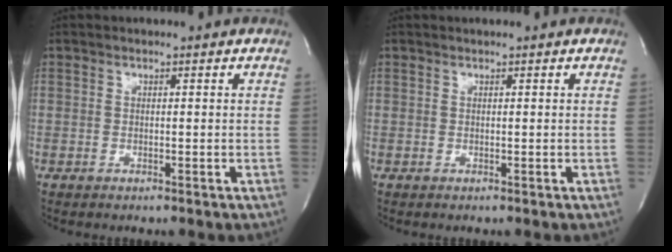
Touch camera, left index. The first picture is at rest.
{"total": 0.0}